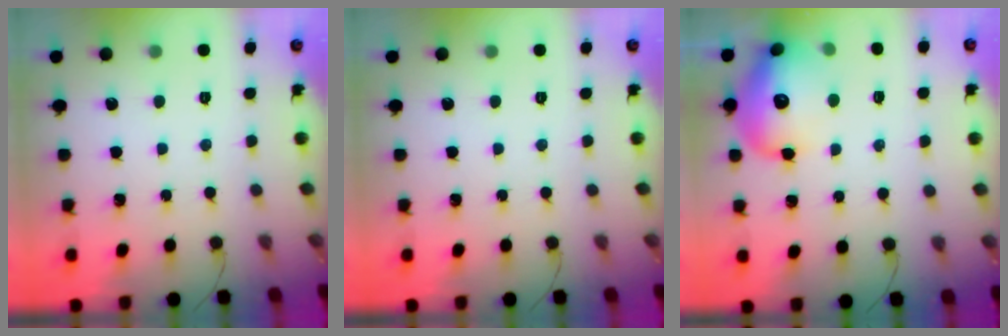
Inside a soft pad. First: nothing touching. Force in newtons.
{"total": 0.0}
{"total": 17.8, "press": 17.6, "slide": 2.4}